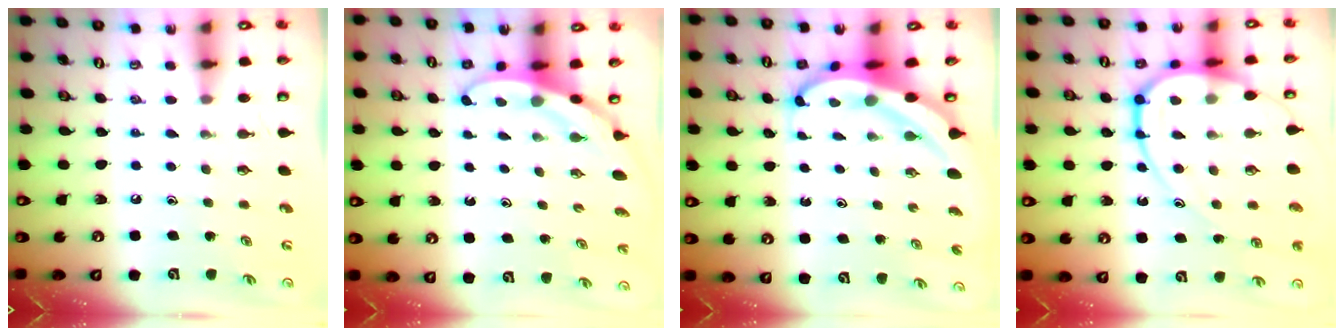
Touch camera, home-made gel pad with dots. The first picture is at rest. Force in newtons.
{"total": 3.2, "press": 3.2, "slide": 0.1}
{"total": 6.8, "press": 6.8, "slide": 0.7}
{"total": 13.9, "press": 13.8, "slide": 0.8}